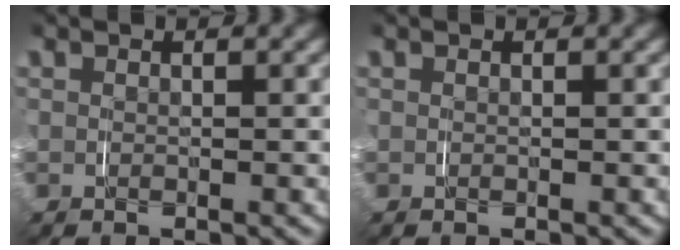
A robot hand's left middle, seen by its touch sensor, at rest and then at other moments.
{"total": 0.0}